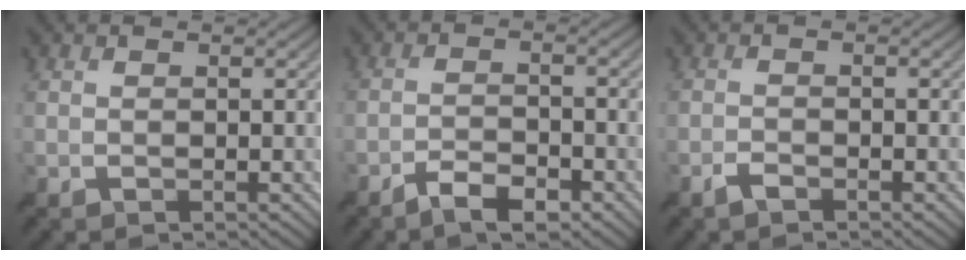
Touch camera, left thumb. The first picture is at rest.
{"total": 4.5, "force": [-3.3, 1.2, 2.8], "torque": [-0.057, 0.002, -0.063]}
{"total": 1.3, "force": [-1.0, 0.3, 0.7], "torque": [-0.017, 0.001, -0.025]}